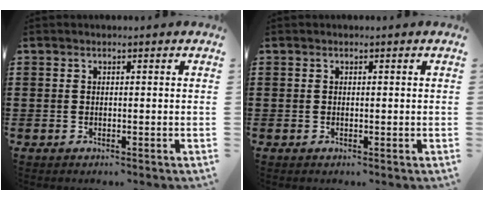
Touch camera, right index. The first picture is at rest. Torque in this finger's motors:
{"motor_torque": [1.00, 1.13, 0.00, 0.00]}